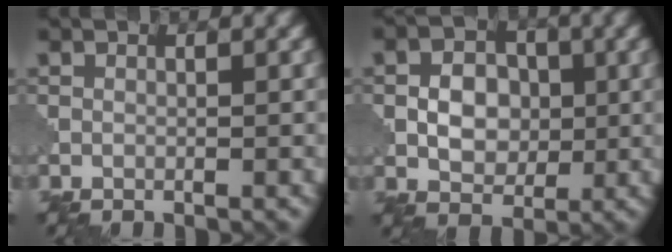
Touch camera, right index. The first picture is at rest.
{"total": 4.1, "force": [-0.2, 3.1, 2.7], "torque": [-0.039, 0.003, -0.006]}